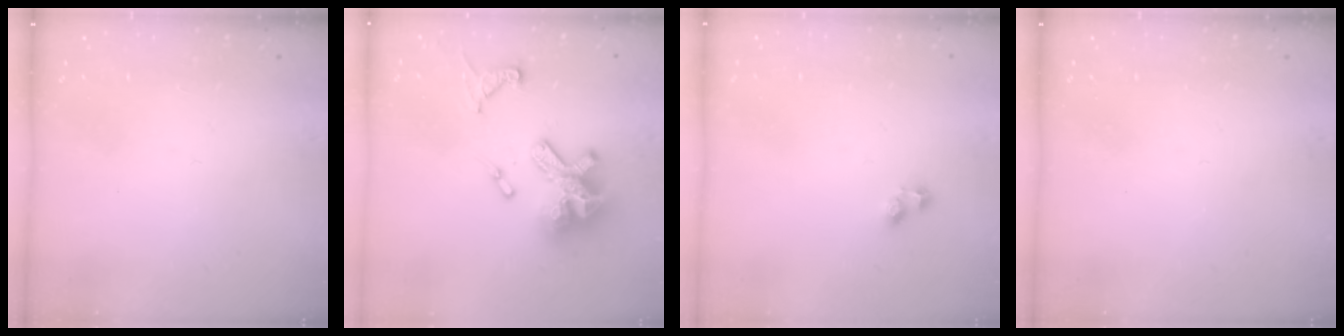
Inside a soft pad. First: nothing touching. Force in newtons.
{"total": 18.3, "press": 18.2, "slide": 1.6}
{"total": 2.9, "press": 2.6, "slide": 1.3}
{"total": 0.0}